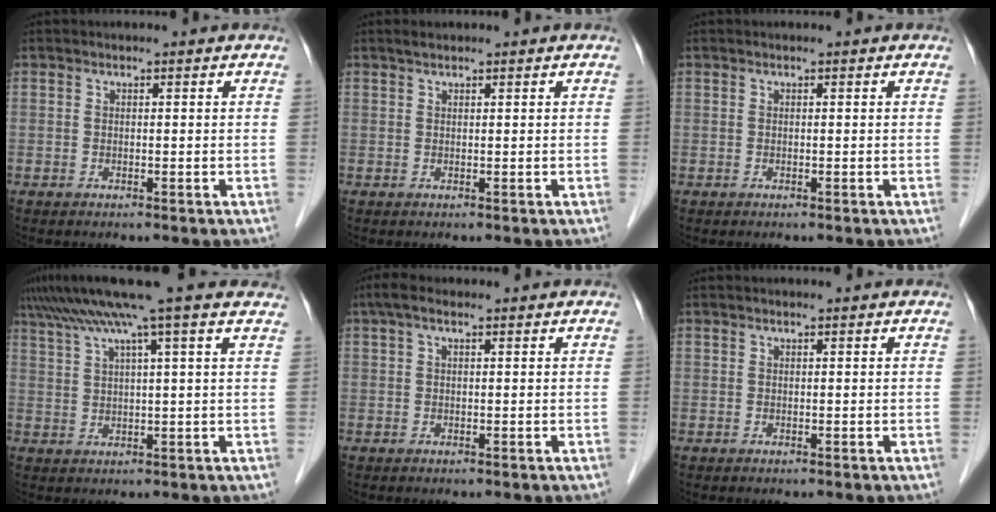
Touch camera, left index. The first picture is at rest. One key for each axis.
{"total": 0.7, "fx": 0.6, "fy": 0.1, "fz": 0.3, "tx": -0.011, "ty": 0.008, "tz": 0.012}
{"total": 0.0}
{"total": 11.7, "fx": 8.8, "fy": -1.0, "fz": 7.8, "tx": -0.137, "ty": 0.042, "tz": 0.120}
{"total": 2.7, "fx": 1.4, "fy": 0.8, "fz": 2.1, "tx": -0.047, "ty": 0.028, "tz": 0.023}
{"total": 0.0}